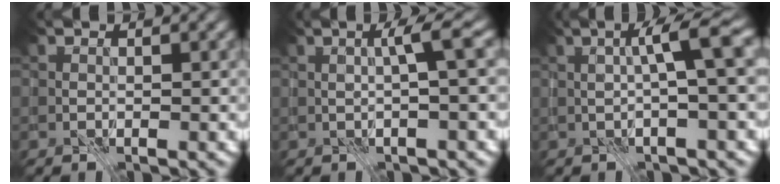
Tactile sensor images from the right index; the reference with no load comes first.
{"total": 2.2, "force": [0.3, -0.4, 2.2], "torque": [-0.035, 0.013, 0.003]}
{"total": 3.8, "force": [0.5, 0.0, 3.8], "torque": [-0.059, 0.020, 0.002]}